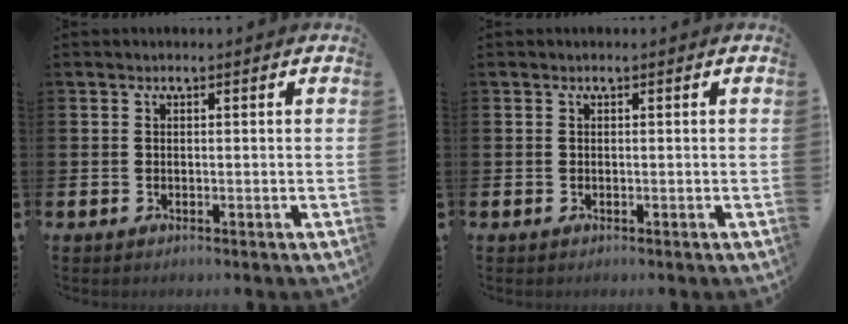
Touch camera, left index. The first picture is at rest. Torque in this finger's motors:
{"motor_torque": [0.00, 0.00, 0.00, 0.01]}